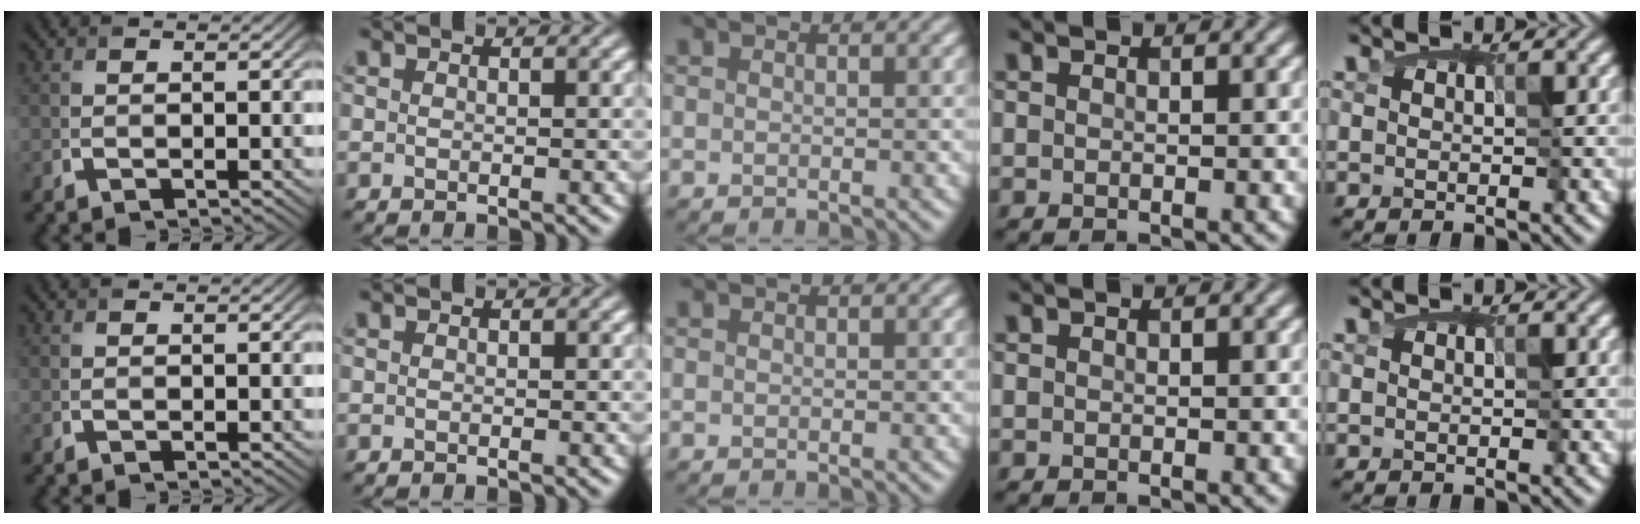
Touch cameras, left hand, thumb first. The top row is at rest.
{}